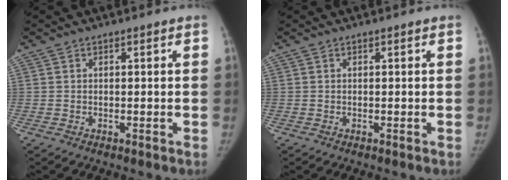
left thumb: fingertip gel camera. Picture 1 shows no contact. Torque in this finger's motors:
{"motor_torque": [0.00, 0.00, 0.17, -0.10, 0.00]}